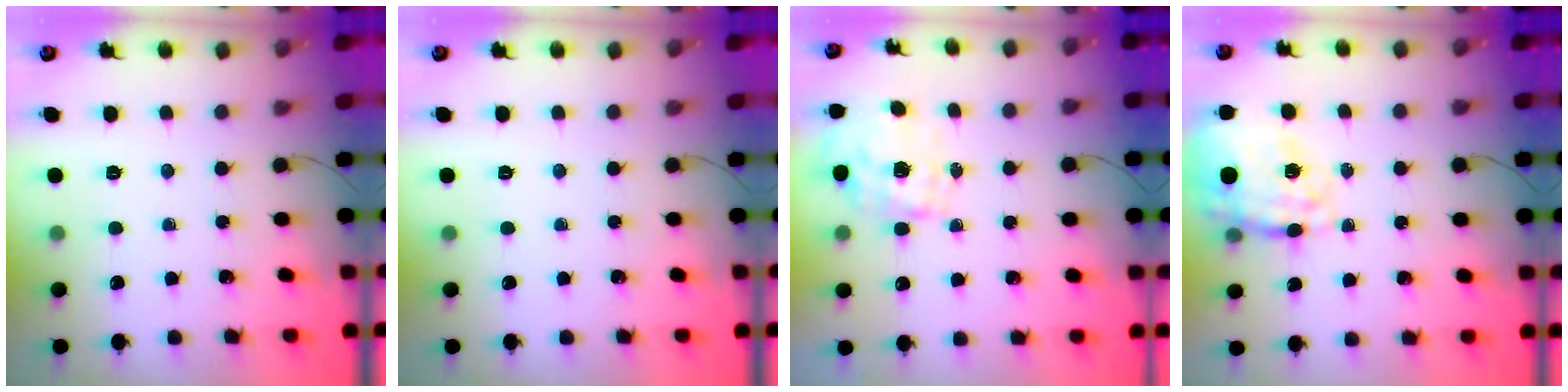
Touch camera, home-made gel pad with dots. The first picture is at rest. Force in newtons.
{"total": 0.0}
{"total": 1.6, "press": 1.4, "slide": 0.8}
{"total": 21.8, "press": 21.6, "slide": 2.5}